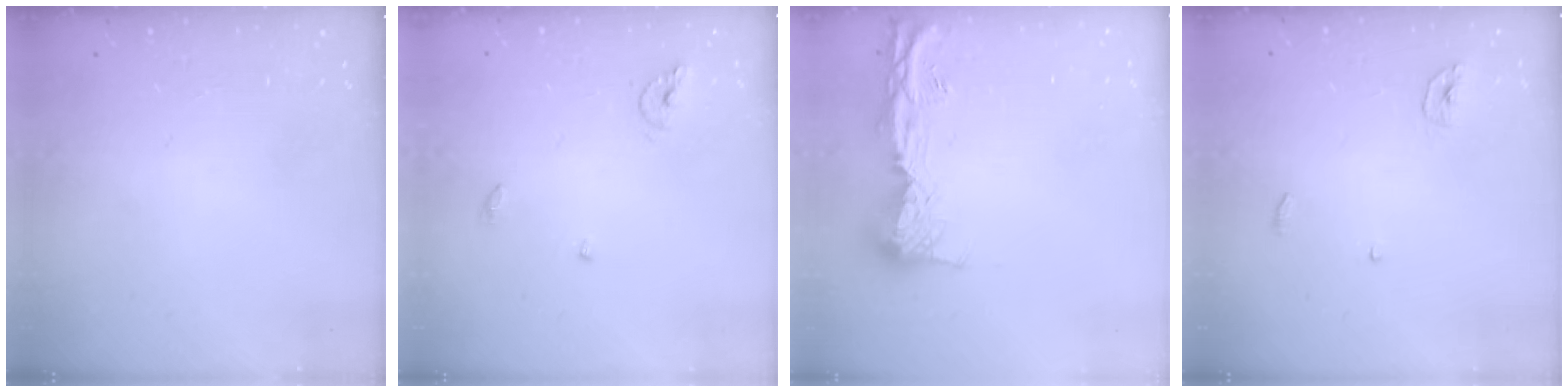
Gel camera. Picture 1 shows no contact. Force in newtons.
{"total": 6.2, "press": 6.2, "slide": 0.4}
{"total": 14.4, "press": 14.3, "slide": 1.5}
{"total": 3.7, "press": 3.6, "slide": 0.3}